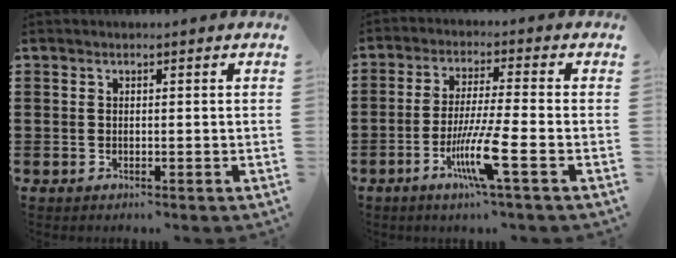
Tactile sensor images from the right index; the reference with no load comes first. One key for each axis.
{"total": 8.3, "fx": -3.7, "fy": 0.1, "fz": 7.5, "tx": -0.148, "ty": -0.015, "tz": -0.071}